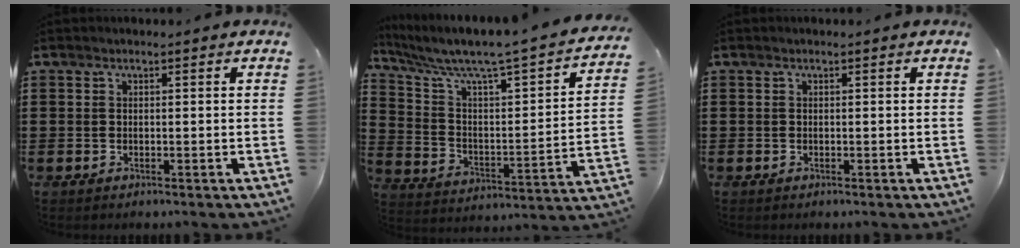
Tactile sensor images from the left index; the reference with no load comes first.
{"total": 4.8, "force": [3.9, 0.6, 2.7], "torque": [-0.076, -0.046, 0.058]}
{"total": 0.0}